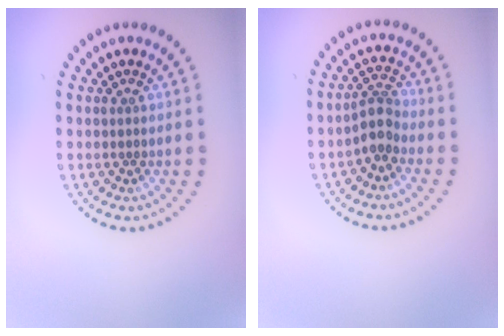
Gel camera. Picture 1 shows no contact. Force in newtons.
{"total": 2.4, "press": 1.8, "slide": 1.5}